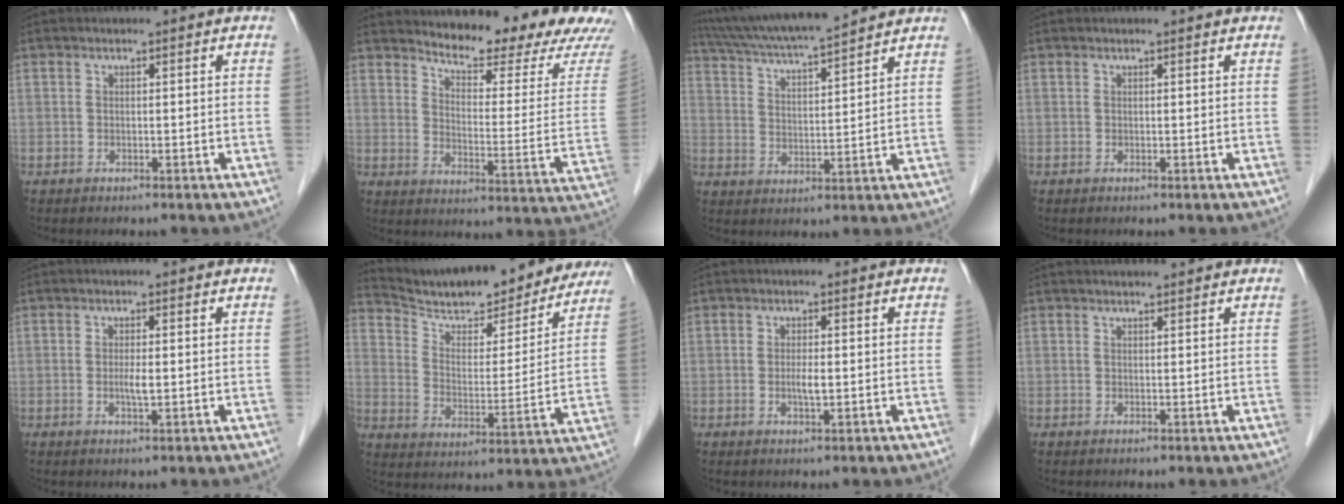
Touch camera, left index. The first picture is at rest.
{"total": 18.6, "force": [16.9, 2.0, 7.4], "torque": [-0.106, -0.076, 0.206]}
{"total": 14.6, "force": [13.2, 0.5, 6.4], "torque": [-0.122, 0.025, 0.219]}
{"total": 0.6, "force": [0.6, 0.1, 0.1], "torque": [-0.006, 0.004, 0.007]}
{"total": 1.7, "force": [-0.1, 0.2, 1.7], "torque": [-0.035, -0.002, -0.002]}
{"total": 23.3, "force": [21.0, 5.5, 8.5], "torque": [-0.131, -0.015, 0.292]}
{"total": 1.7, "force": [-0.1, 0.2, 1.7], "torque": [-0.034, -0.002, -0.002]}
{"total": 2.7, "force": [2.5, 0.2, 0.9], "torque": [-0.012, 0.016, 0.035]}